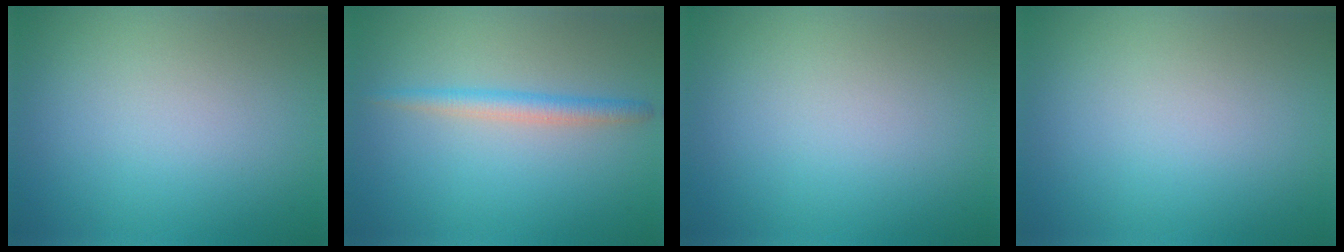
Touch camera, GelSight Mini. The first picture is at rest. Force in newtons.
{"total": 2.2, "press": 2.2, "slide": 0.1}
{"total": 0.0}
{"total": 0.0}